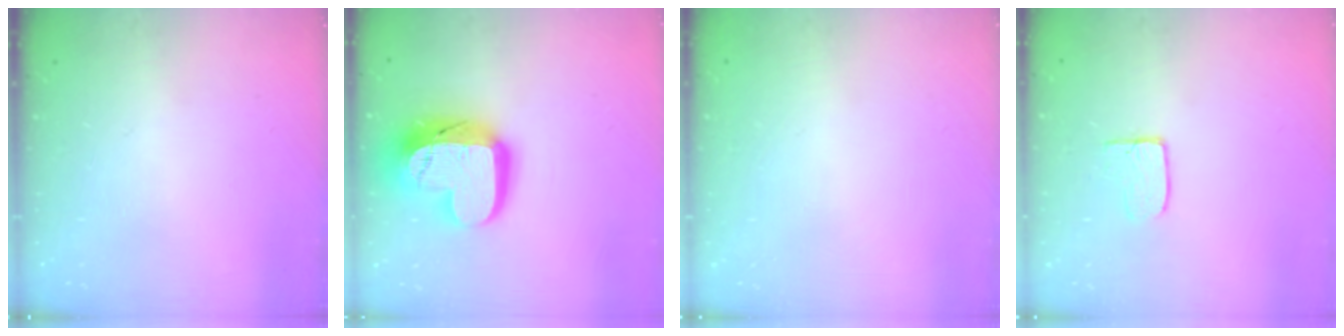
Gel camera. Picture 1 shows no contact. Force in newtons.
{"total": 19.0, "press": 19.0, "slide": 1.6}
{"total": 0.0}
{"total": 5.2, "press": 5.2, "slide": 0.5}